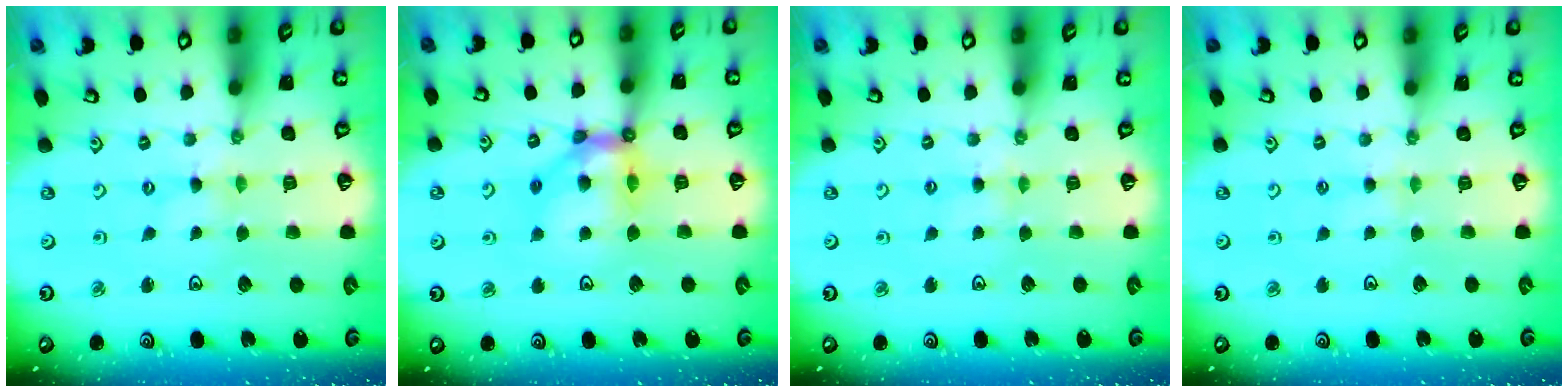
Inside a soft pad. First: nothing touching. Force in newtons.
{"total": 11.7, "press": 11.6, "slide": 1.7}
{"total": 2.8, "press": 2.8, "slide": 0.4}
{"total": 2.4, "press": 2.3, "slide": 0.4}